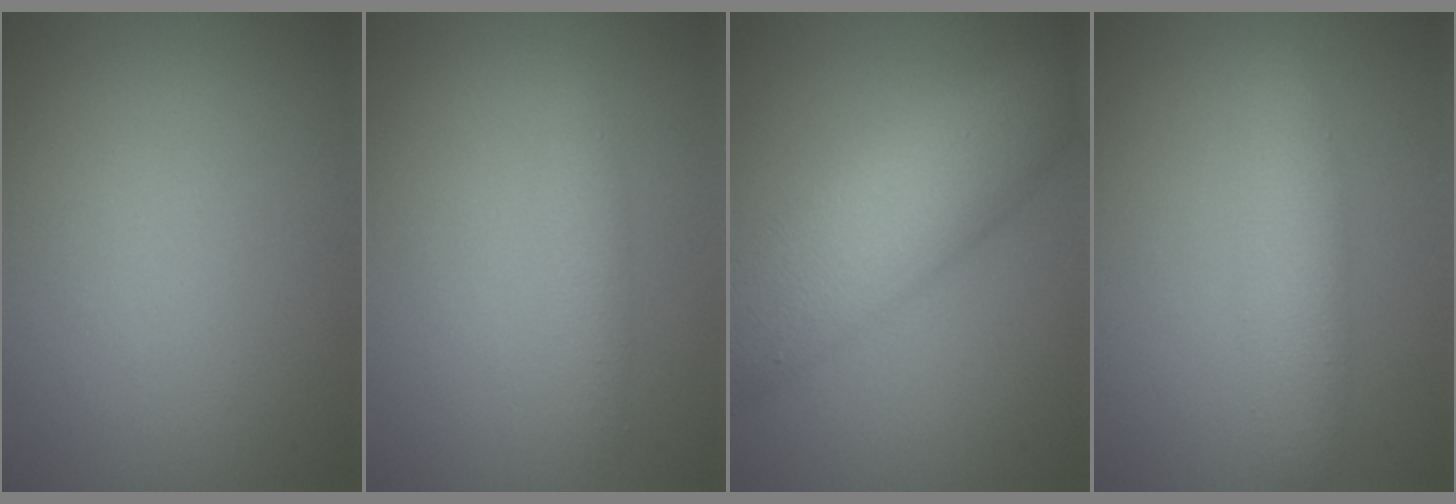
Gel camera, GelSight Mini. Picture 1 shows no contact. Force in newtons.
{"total": 1.5, "press": 1.4, "slide": 0.1}
{"total": 8.1, "press": 8.0, "slide": 0.2}
{"total": 3.5, "press": 3.5, "slide": 0.0}